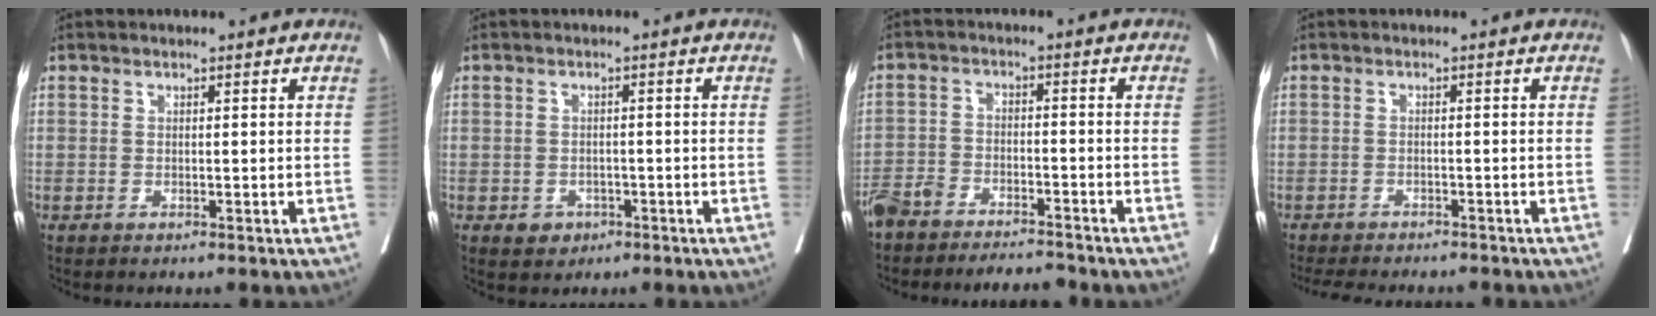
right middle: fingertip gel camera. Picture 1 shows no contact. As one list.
[{"total": 2.6, "force": [-1.2, 2.1, 0.9], "torque": [-0.008, 0.004, -0.010]}, {"total": 8.0, "force": [-7.4, 1.6, 2.6], "torque": [-0.043, 0.002, -0.124]}, {"total": 10.3, "force": [-9.2, 2.4, 3.9], "torque": [-0.065, -0.013, -0.121]}]